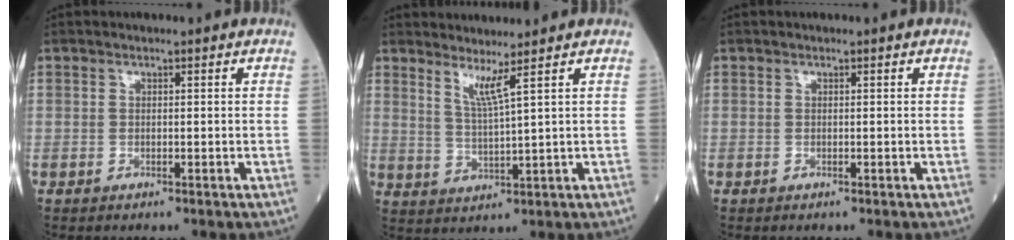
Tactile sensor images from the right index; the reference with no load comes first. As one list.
[{"total": 3.5, "force": [2.4, -1.3, 2.2], "torque": [-0.046, -0.022, 0.053]}, {"total": 0.0}]